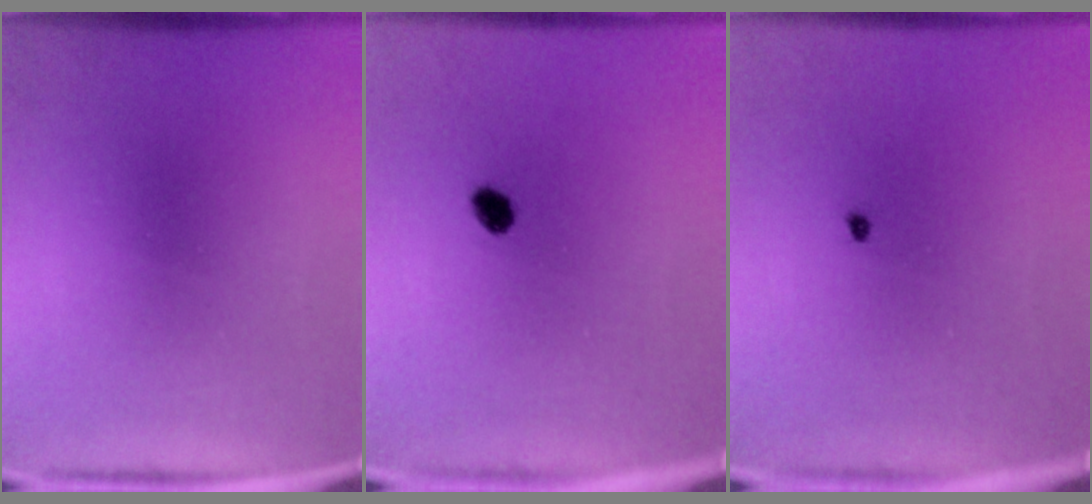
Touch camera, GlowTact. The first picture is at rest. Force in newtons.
{"total": 2.2}
{"total": 0.6}